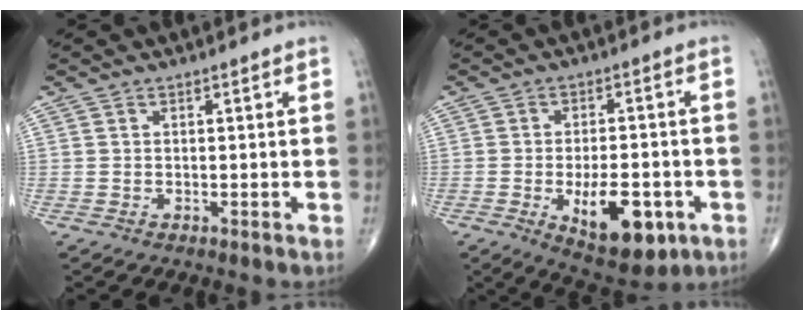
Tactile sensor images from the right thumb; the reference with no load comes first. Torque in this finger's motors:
{"motor_torque": [0.10, 0.61, 0.43, 0.29, 0.09]}